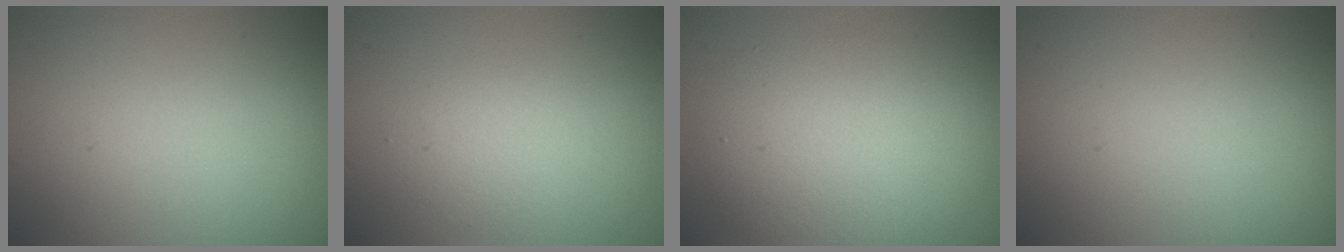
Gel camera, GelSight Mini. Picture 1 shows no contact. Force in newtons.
{"total": 2.3, "press": 2.3, "slide": 0.1}
{"total": 5.3, "press": 5.3, "slide": 0.2}
{"total": 0.0}